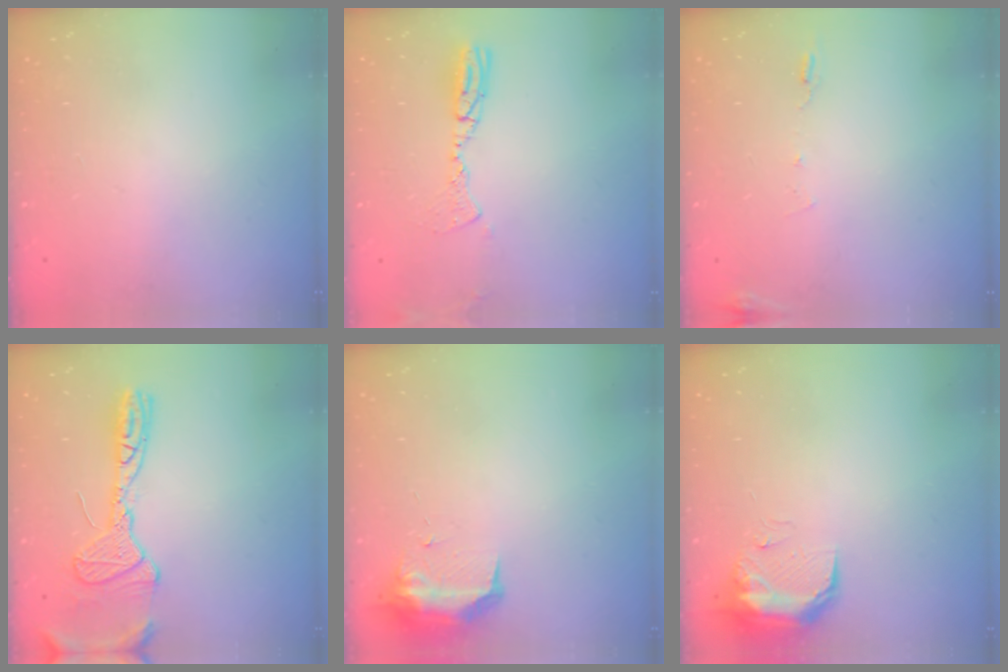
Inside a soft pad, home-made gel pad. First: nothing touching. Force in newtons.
{"total": 9.2, "press": 8.9, "slide": 2.5}
{"total": 8.0, "press": 7.8, "slide": 1.8}
{"total": 14.6, "press": 14.4, "slide": 2.2}
{"total": 9.0, "press": 9.0, "slide": 0.6}
{"total": 16.9, "press": 11.4, "slide": 12.5}